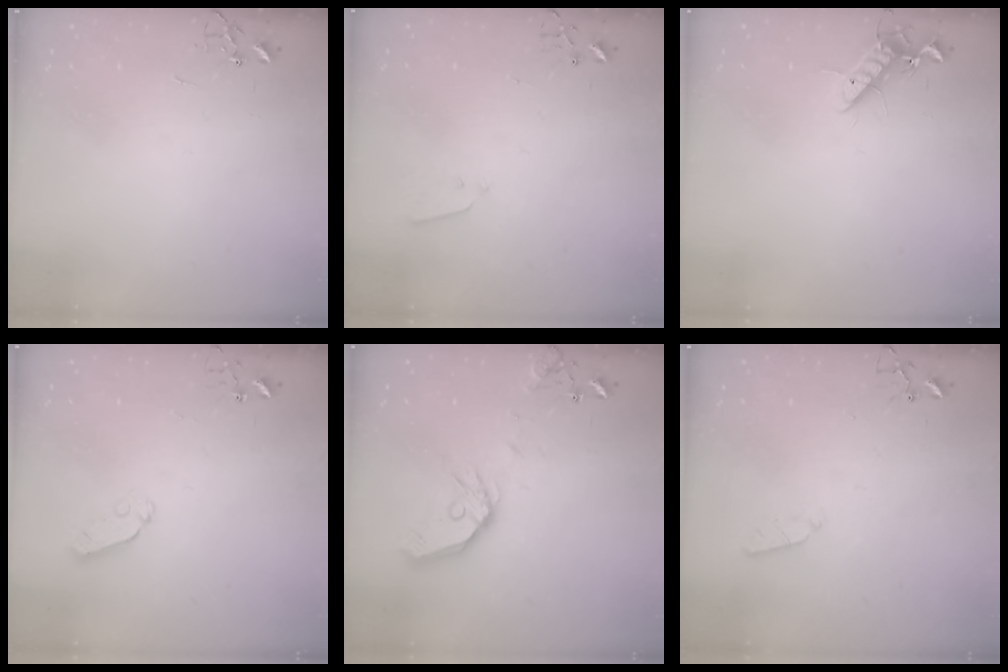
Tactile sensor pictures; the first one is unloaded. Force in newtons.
{"total": 2.1, "press": 2.1, "slide": 0.3}
{"total": 12.1, "press": 11.9, "slide": 2.0}
{"total": 4.1, "press": 4.1, "slide": 0.1}
{"total": 13.4, "press": 13.2, "slide": 2.1}
{"total": 3.2, "press": 3.1, "slide": 0.5}